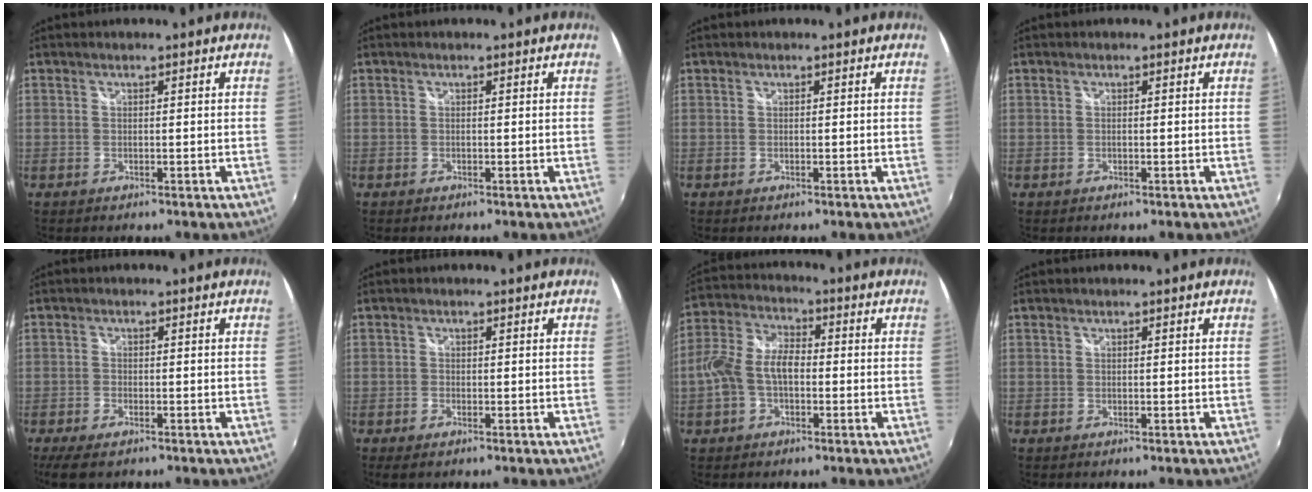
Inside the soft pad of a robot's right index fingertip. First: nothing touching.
{"total": 0.0}
{"total": 0.0}
{"total": 0.0}
{"total": 6.2, "force": [-4.4, 2.3, 3.7], "torque": [-0.089, -0.022, -0.077]}
{"total": 1.6, "force": [-1.1, 0.6, 0.9], "torque": [-0.020, -0.005, -0.021]}
{"total": 8.7, "force": [-1.9, 5.2, 6.7], "torque": [-0.146, 0.018, -0.037]}
{"total": 0.0}